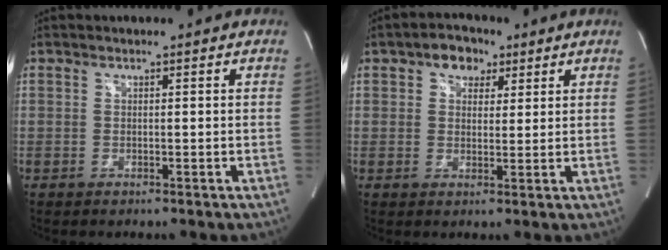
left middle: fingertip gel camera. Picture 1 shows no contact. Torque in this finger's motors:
{"motor_torque": [0.20, -0.12, 0.01, 0.02]}